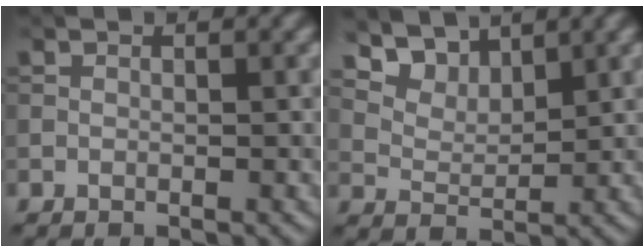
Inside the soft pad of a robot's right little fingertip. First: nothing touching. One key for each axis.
{"total": 4.9, "fx": 3.9, "fy": 2.2, "fz": 1.9, "tx": -0.048, "ty": -0.005, "tz": 0.078}